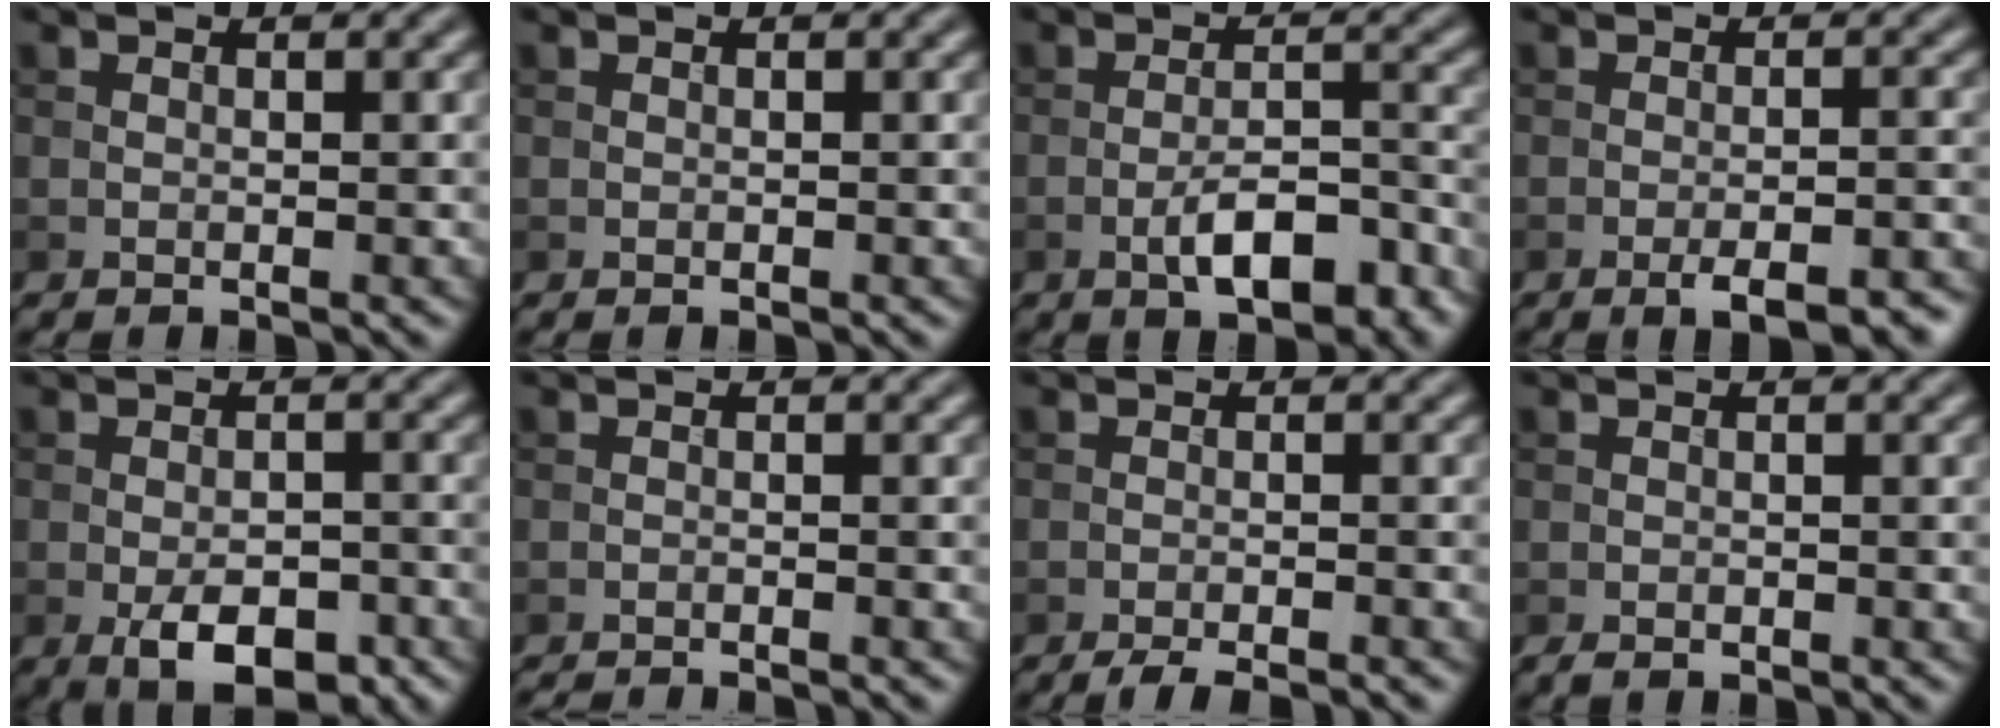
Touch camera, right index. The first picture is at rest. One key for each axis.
{"total": 0.0}
{"total": 6.1, "fx": -3.0, "fy": 2.2, "fz": 4.8, "tx": -0.077, "ty": 0.006, "tz": -0.045}
{"total": 5.0, "fx": -3.1, "fy": 1.4, "fz": 3.6, "tx": -0.058, "ty": -0.002, "tz": -0.037}
{"total": 5.5, "fx": -2.7, "fy": 2.6, "fz": 4.0, "tx": -0.061, "ty": -0.005, "tz": -0.044}
{"total": 2.6, "fx": -2.4, "fy": 0.3, "fz": 0.8, "tx": -0.013, "ty": -0.005, "tz": -0.039}
{"total": 2.9, "fx": -2.3, "fy": 0.4, "fz": 1.7, "tx": -0.024, "ty": 0.001, "tz": -0.044}
{"total": 0.9, "fx": -0.7, "fy": 0.4, "fz": 0.5, "tx": -0.005, "ty": -0.002, "tz": -0.011}